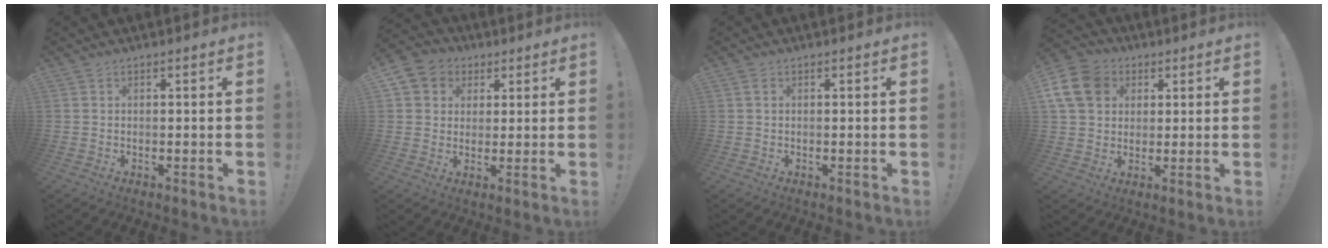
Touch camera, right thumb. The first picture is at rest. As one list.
[{"total": 6.8, "force": [1.8, 6.4, 1.6], "torque": [-0.026, -0.002, 0.040]}, {"total": 0.9, "force": [0.2, 0.6, 0.7], "torque": [-0.007, 0.001, 0.002]}, {"total": 13.4, "force": [4.1, 10.9, 6.7], "torque": [-0.112, -0.011, 0.086]}]